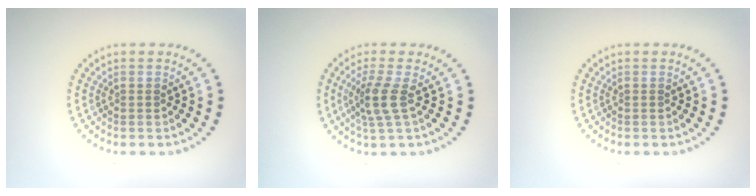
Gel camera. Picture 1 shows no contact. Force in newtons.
{"total": 2.6, "press": 2.1, "slide": 1.6}
{"total": 0.0}